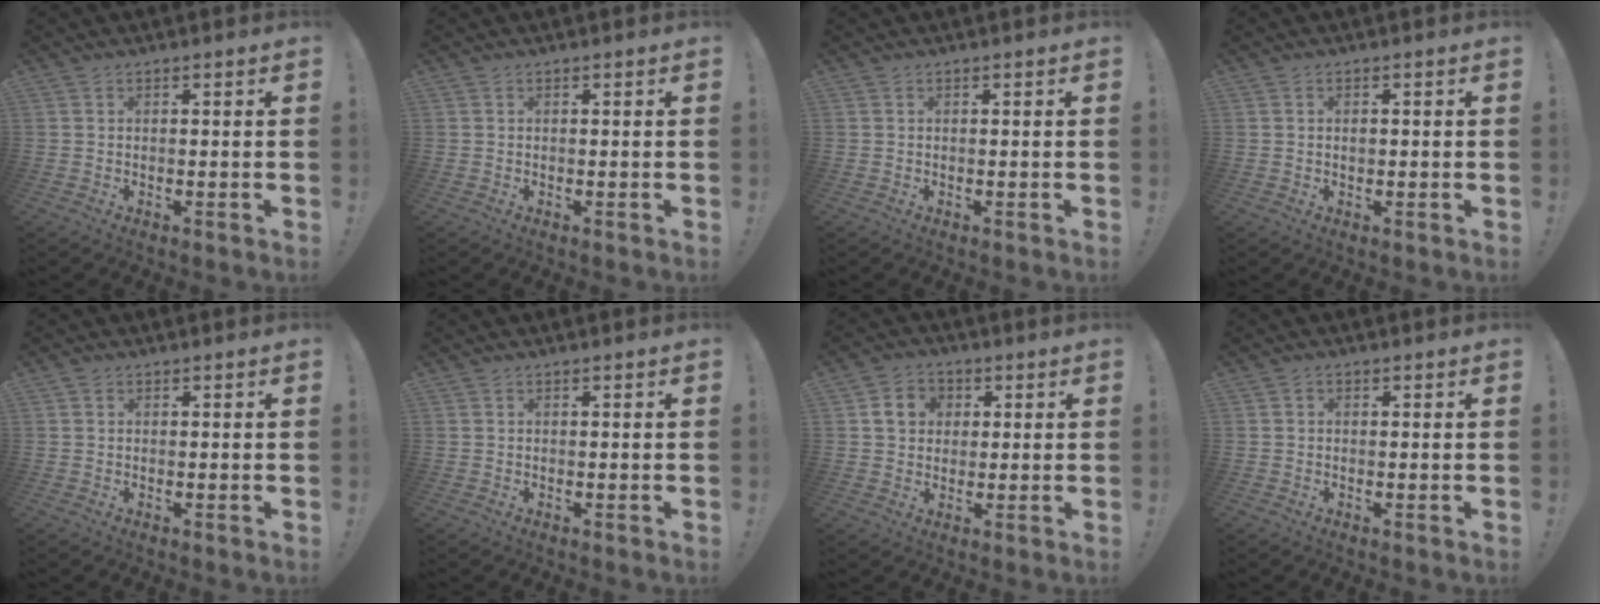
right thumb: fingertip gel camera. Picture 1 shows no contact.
{"total": 0.0}
{"total": 0.0}
{"total": 1.0, "force": [0.1, 1.0, 0.3], "torque": [0.000, 0.001, 0.001]}
{"total": 0.6, "force": [0.3, 0.4, -0.3], "torque": [0.014, -0.002, 0.004]}
{"total": 0.0}
{"total": 7.5, "force": [2.2, 6.5, 3.1], "torque": [-0.050, 0.006, 0.045]}
{"total": 0.7, "force": [-0.4, 0.5, 0.3], "torque": [-0.001, 0.002, -0.008]}